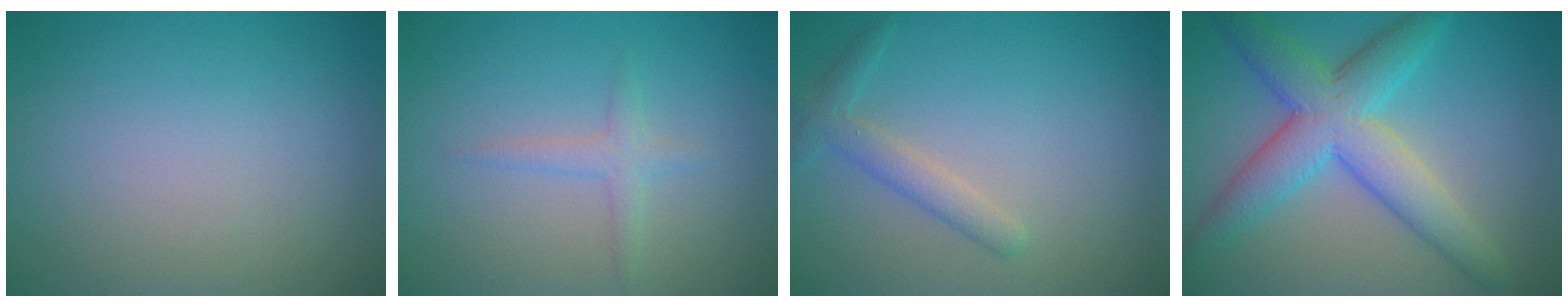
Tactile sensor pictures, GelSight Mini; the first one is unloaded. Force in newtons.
{"total": 1.5, "press": 1.5, "slide": 0.1}
{"total": 2.2, "press": 2.2, "slide": 0.1}
{"total": 7.3, "press": 7.3, "slide": 0.2}